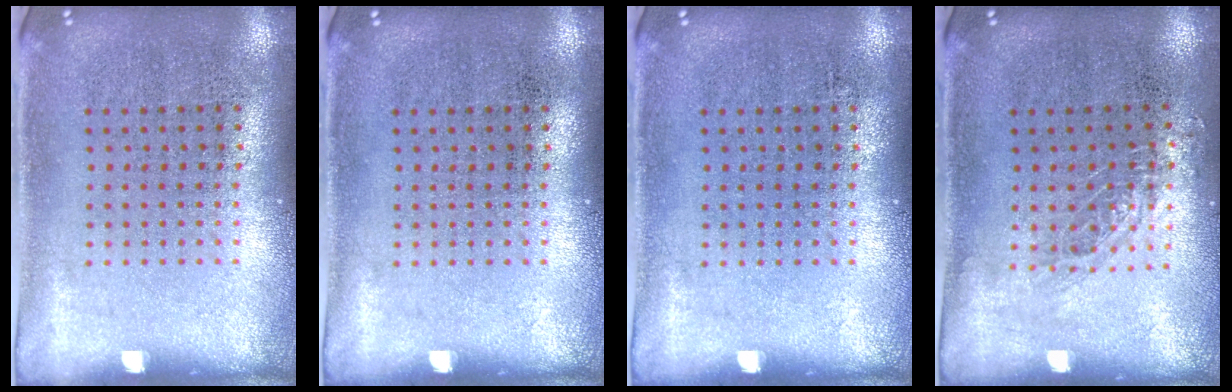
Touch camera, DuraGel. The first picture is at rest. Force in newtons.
{"total": 0.0}
{"total": 0.0}
{"total": 0.8, "press": 0.8, "slide": 0.2}